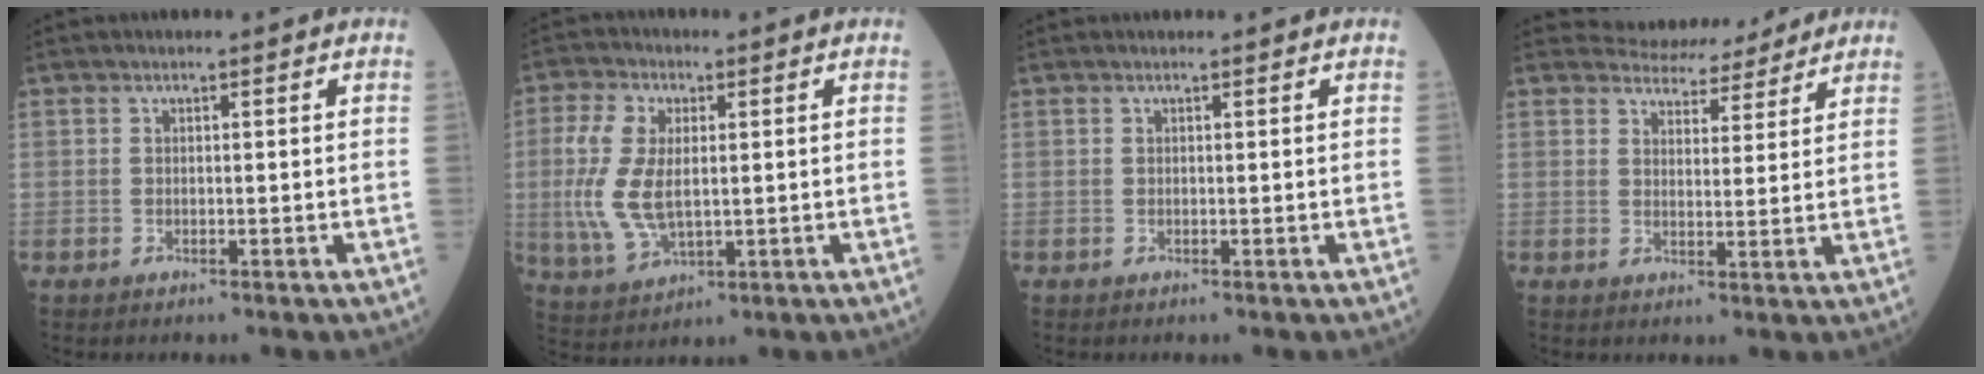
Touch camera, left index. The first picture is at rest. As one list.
[{"total": 9.4, "force": [0.2, 4.4, 8.2], "torque": [-0.208, -0.002, 0.009]}, {"total": 0.8, "force": [0.8, 0.1, 0.1], "torque": [-0.006, 0.008, 0.013]}, {"total": 7.6, "force": [7.1, 2.5, 0.5], "torque": [-0.008, 0.007, 0.087]}]